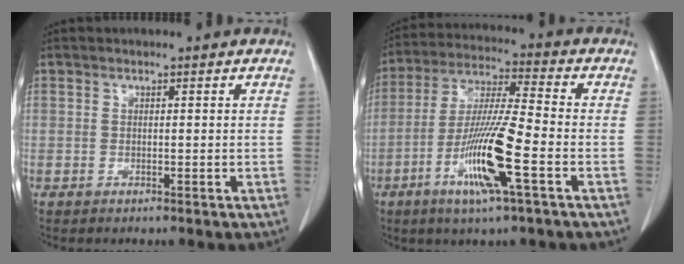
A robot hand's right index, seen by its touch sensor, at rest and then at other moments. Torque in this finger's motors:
{"motor_torque": [1.92, -0.21, 0.41, 0.15]}